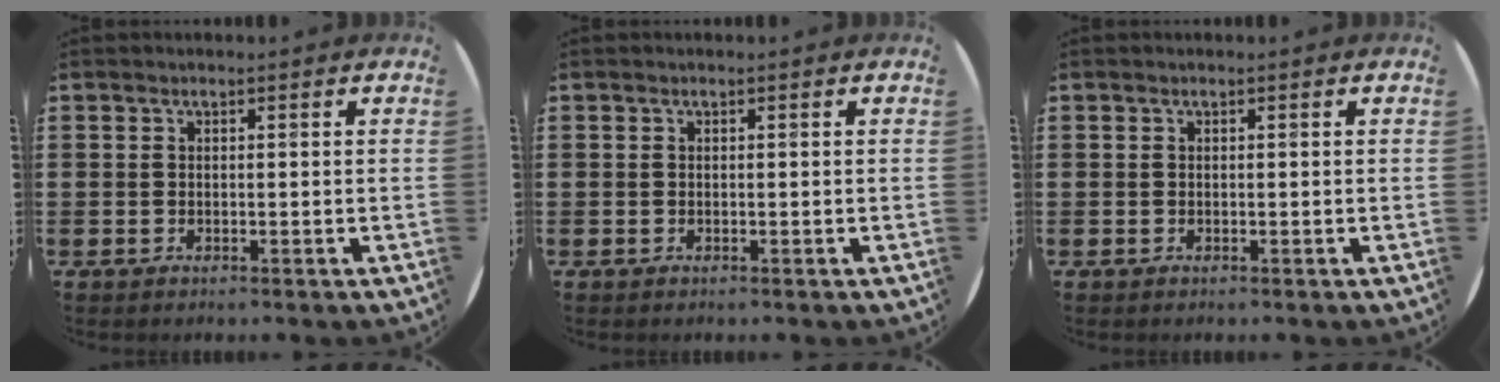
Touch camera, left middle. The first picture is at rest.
{"total": 0.0}
{"total": 0.0}